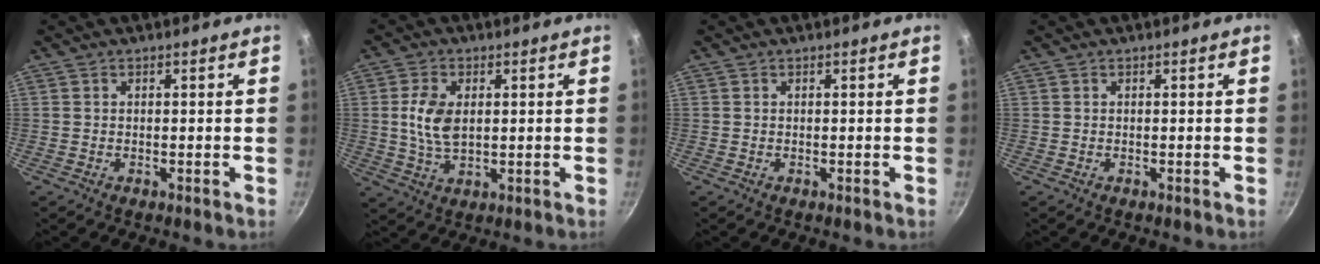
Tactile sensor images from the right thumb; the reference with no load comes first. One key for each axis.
{"total": 7.4, "fx": 1.0, "fy": 4.4, "fz": 5.9, "tx": -0.109, "ty": -0.004, "tz": 0.020}
{"total": 0.0}
{"total": 0.0}